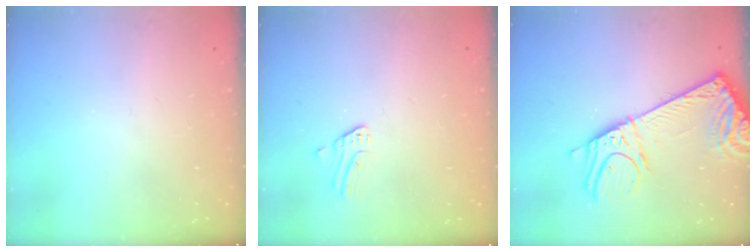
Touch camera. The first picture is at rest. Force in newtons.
{"total": 2.3, "press": 2.3, "slide": 0.2}
{"total": 14.0, "press": 13.6, "slide": 3.2}